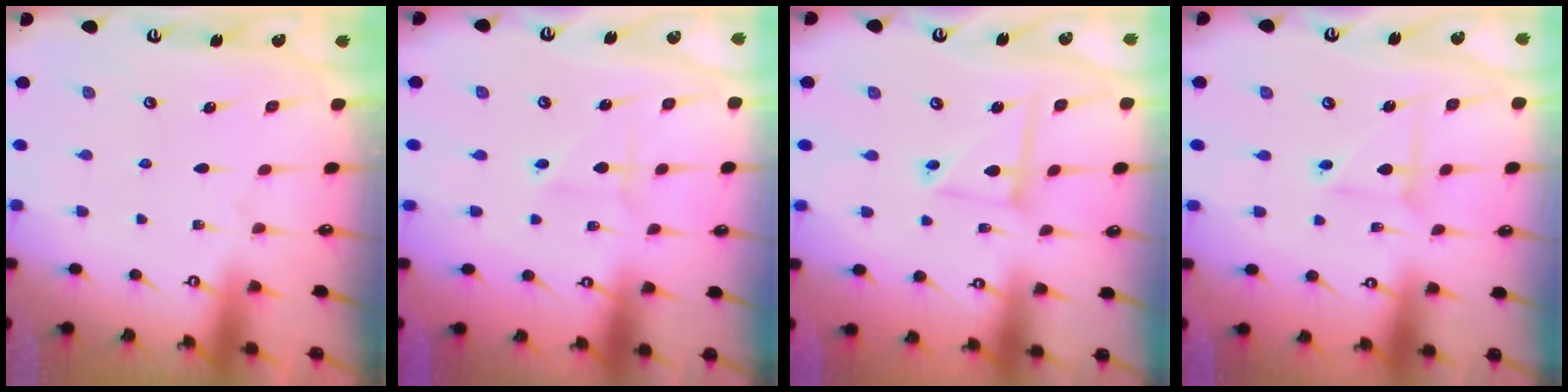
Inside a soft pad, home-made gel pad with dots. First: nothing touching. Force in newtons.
{"total": 2.3, "press": 2.3, "slide": 0.1}
{"total": 7.5, "press": 7.5, "slide": 0.5}
{"total": 3.6, "press": 3.5, "slide": 0.4}